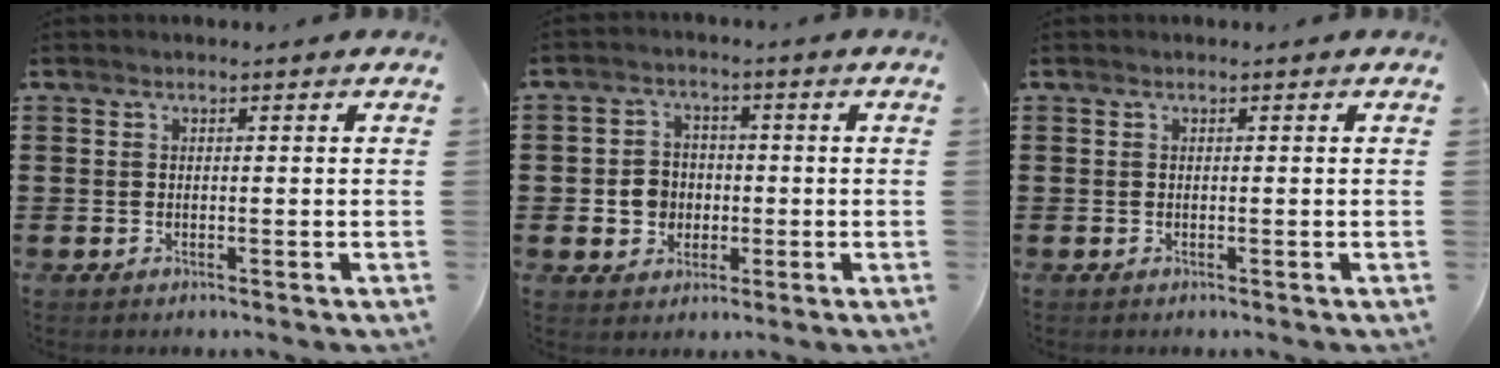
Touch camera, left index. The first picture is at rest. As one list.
[{"total": 4.4, "force": [-0.6, 4.0, 1.8], "torque": [-0.038, 0.004, -0.014]}, {"total": 0.0}]